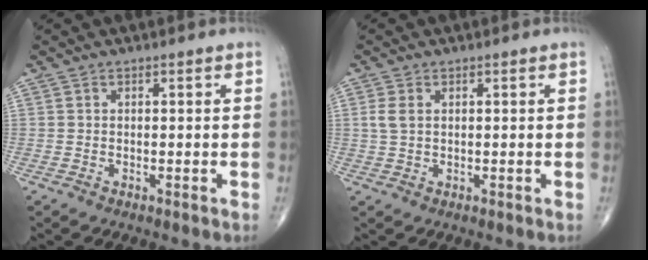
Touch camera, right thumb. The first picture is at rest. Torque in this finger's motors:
{"motor_torque": [0.02, 0.02, 0.35, 0.35, 0.05]}